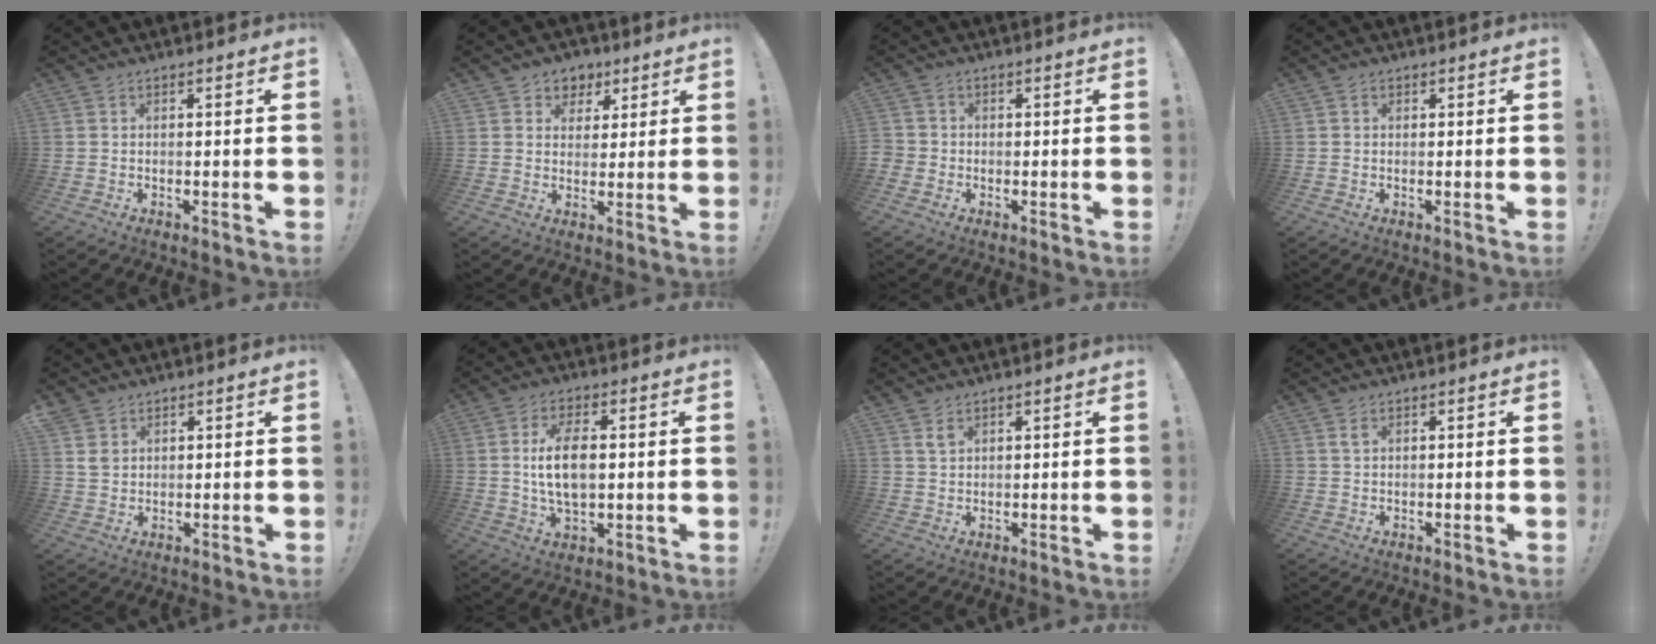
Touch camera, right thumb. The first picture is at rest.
{"total": 6.3, "force": [2.6, 5.6, 1.1], "torque": [-0.001, -0.018, 0.051]}
{"total": 2.5, "force": [-0.9, 2.1, 0.9], "torque": [-0.016, 0.007, -0.017]}
{"total": 0.7, "force": [0.2, 0.7, 0.1], "torque": [0.006, -0.001, 0.002]}
{"total": 4.3, "force": [2.5, 3.3, 1.5], "torque": [-0.013, -0.013, 0.047]}
{"total": 11.2, "force": [1.0, 5.9, 9.4], "torque": [-0.166, -0.007, 0.014]}
{"total": 2.8, "force": [2.0, 1.4, 1.3], "torque": [-0.012, -0.012, 0.037]}
{"total": 1.7, "force": [1.1, 0.7, 1.0], "torque": [-0.005, -0.006, 0.017]}